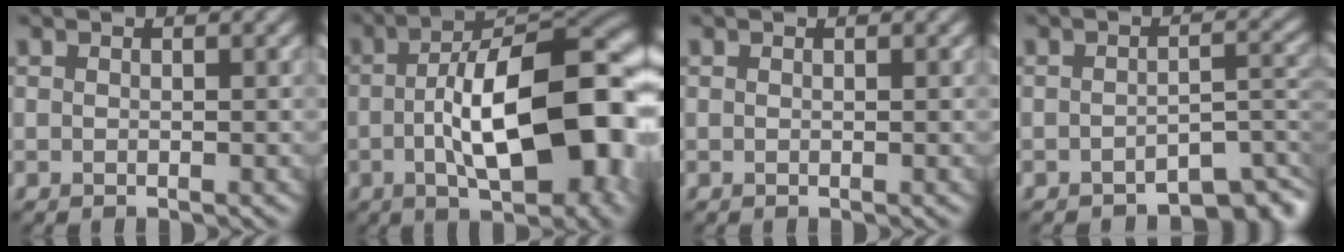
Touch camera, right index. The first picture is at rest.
{"total": 14.7, "force": [-2.0, 6.3, 13.1], "torque": [-0.159, 0.010, -0.043]}
{"total": 0.0}
{"total": 4.7, "force": [-3.6, 1.6, 2.5], "torque": [-0.023, 0.000, -0.046]}